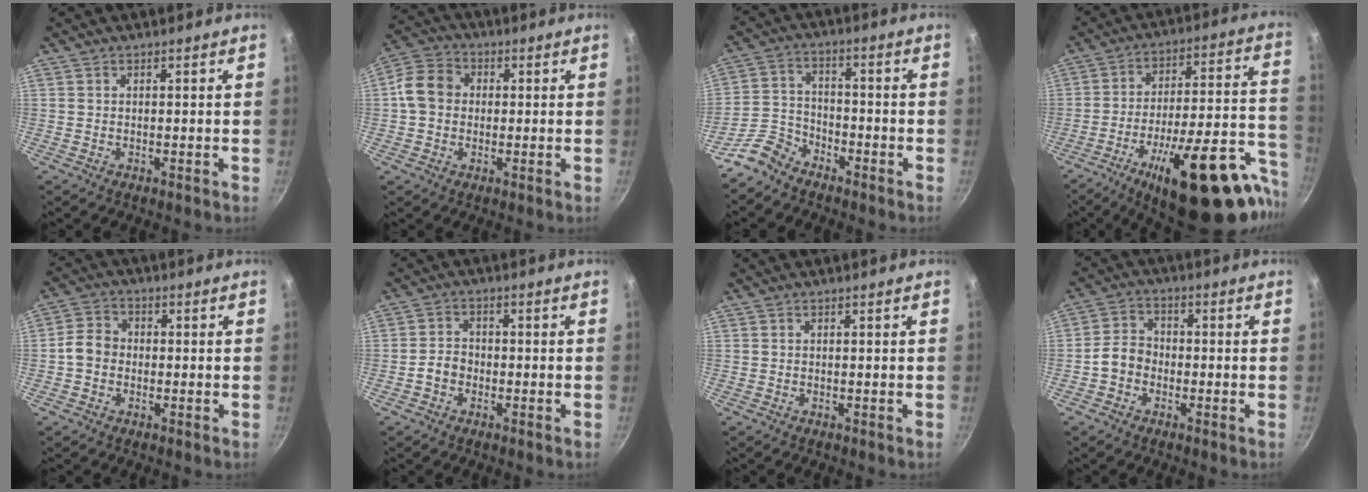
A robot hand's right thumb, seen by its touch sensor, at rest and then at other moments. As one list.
[{"total": 8.0, "force": [0.3, 6.7, 4.3], "torque": [-0.057, 0.016, -0.014]}, {"total": 7.0, "force": [-5.5, 3.9, 1.8], "torque": [-0.022, 0.052, -0.119]}, {"total": 29.7, "force": [-15.1, 9.9, 23.6], "torque": [-0.296, 0.065, -0.218]}, {"total": 4.9, "force": [-0.8, 4.2, 2.5], "torque": [-0.029, 0.016, -0.028]}, {"total": 3.4, "force": [-1.3, 2.7, 1.6], "torque": [-0.015, 0.021, -0.028]}, {"total": 0.0}, {"total": 5.1, "force": [-1.6, 4.1, 2.5], "torque": [-0.025, 0.025, -0.040]}]